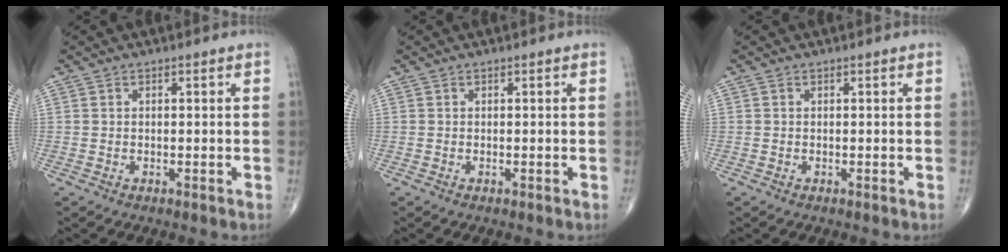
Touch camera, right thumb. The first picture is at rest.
{"total": 0.0}
{"total": 0.0}